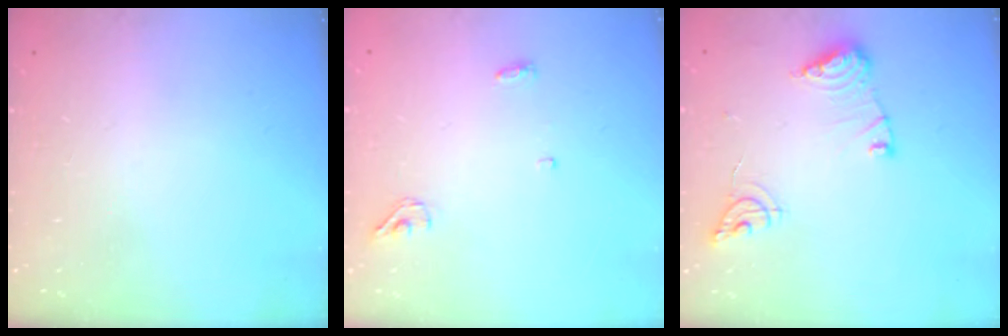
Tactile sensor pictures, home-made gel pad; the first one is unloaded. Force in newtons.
{"total": 3.8, "press": 3.5, "slide": 1.4}
{"total": 11.5, "press": 11.4, "slide": 1.0}